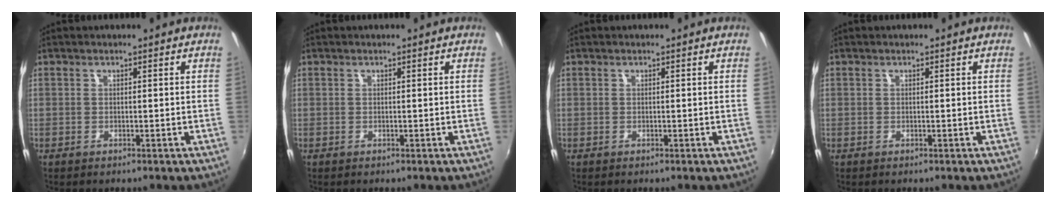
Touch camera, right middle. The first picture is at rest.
{"total": 0.0}
{"total": 0.0}
{"total": 0.0}